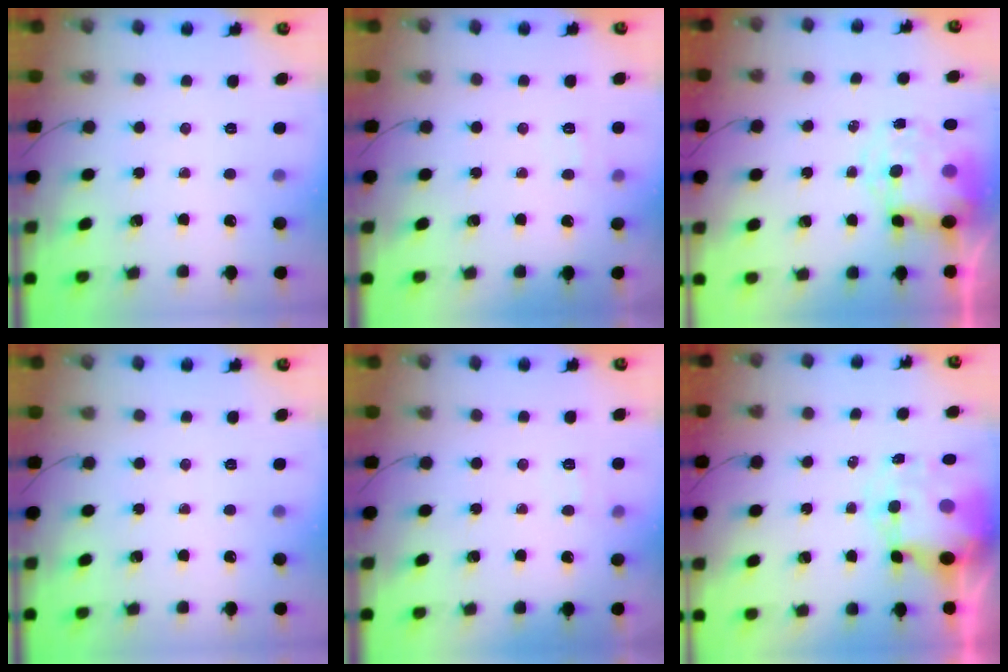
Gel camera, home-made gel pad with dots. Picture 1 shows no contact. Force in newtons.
{"total": 6.1, "press": 5.9, "slide": 1.5}
{"total": 9.8, "press": 9.6, "slide": 2.3}
{"total": 0.0}
{"total": 6.1, "press": 5.9, "slide": 1.5}
{"total": 9.4, "press": 9.2, "slide": 2.1}